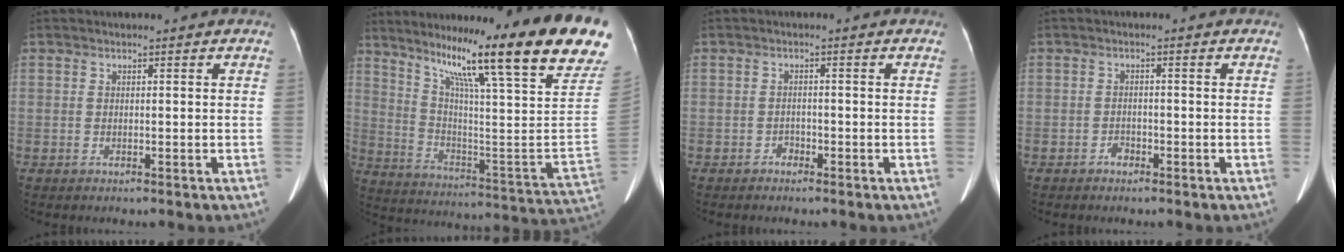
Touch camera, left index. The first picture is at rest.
{"total": 28.7, "force": [19.5, 0.2, 21.0], "torque": [-0.292, -0.042, 0.280]}
{"total": 1.1, "force": [-0.9, 0.7, 0.1], "torque": [0.001, 0.004, -0.018]}
{"total": 1.3, "force": [-1.0, 0.7, 0.4], "torque": [-0.006, 0.003, -0.016]}